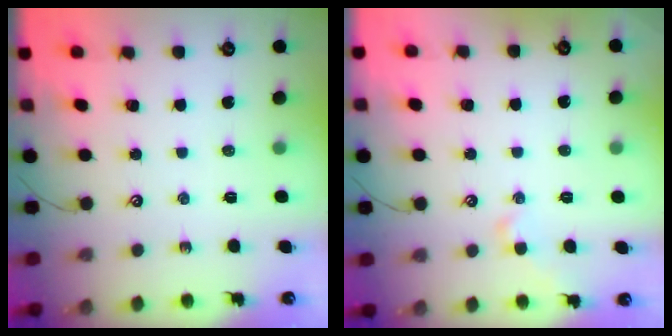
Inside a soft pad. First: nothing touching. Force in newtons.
{"total": 0.9, "press": 0.7, "slide": 0.6}